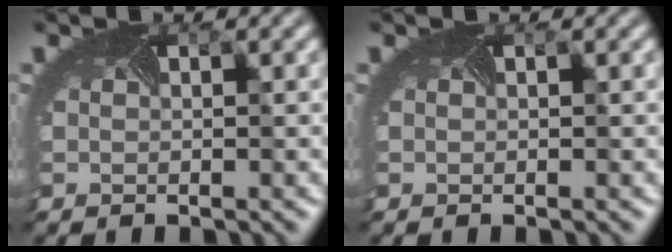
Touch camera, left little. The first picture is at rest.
{"total": 0.0}